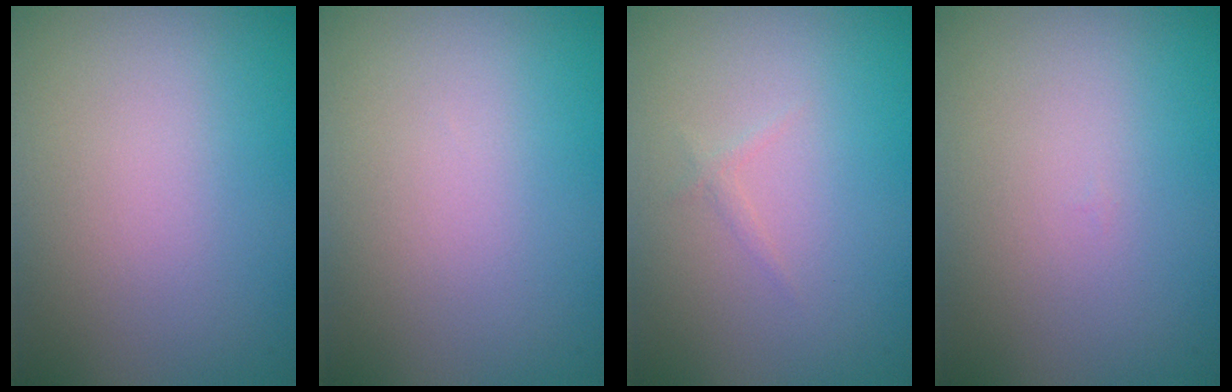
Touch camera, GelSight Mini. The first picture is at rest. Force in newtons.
{"total": 0.0}
{"total": 0.6, "press": 0.6, "slide": 0.1}
{"total": 0.0}